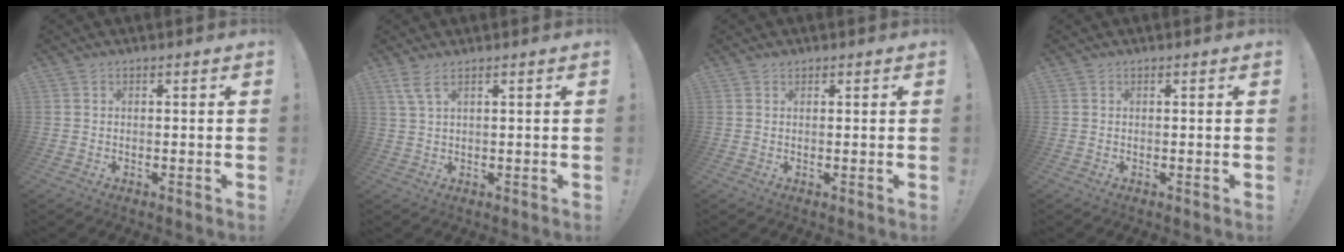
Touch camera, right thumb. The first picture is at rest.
{"total": 3.8, "force": [2.3, 0.6, 3.0], "torque": [-0.064, -0.005, 0.042]}
{"total": 0.9, "force": [0.7, 0.5, 0.2], "torque": [0.001, -0.001, 0.012]}
{"total": 0.0}